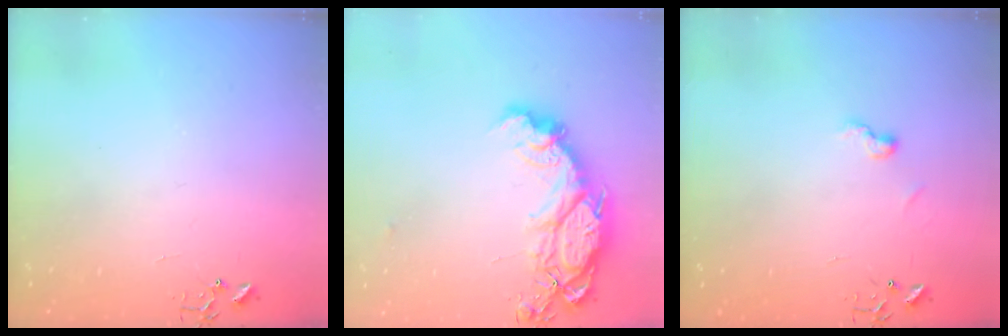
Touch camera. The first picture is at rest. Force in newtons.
{"total": 15.7, "press": 15.6, "slide": 0.9}
{"total": 5.2, "press": 5.2, "slide": 0.6}